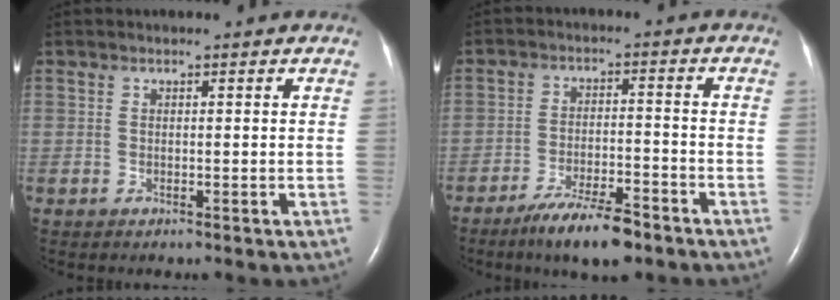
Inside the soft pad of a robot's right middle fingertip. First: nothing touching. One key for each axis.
{"total": 8.8, "fx": -6.5, "fy": 1.6, "fz": 5.6, "tx": -0.103, "ty": -0.014, "tz": -0.112}